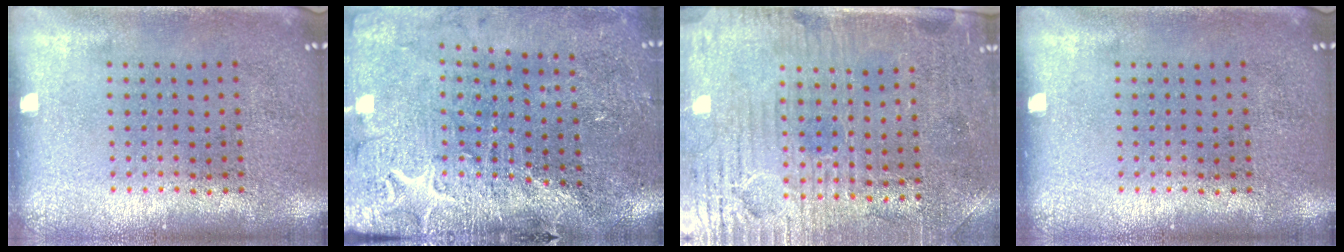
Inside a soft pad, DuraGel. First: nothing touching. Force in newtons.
{"total": 3.4, "press": 3.3, "slide": 0.6}
{"total": 3.5, "press": 3.2, "slide": 1.6}
{"total": 0.0}